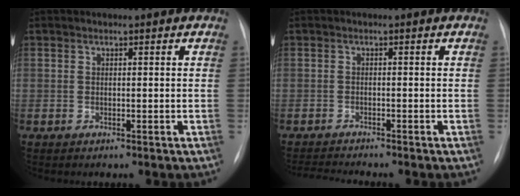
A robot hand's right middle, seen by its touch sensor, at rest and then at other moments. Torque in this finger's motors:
{"motor_torque": [0.19, -0.29, 0.00, 0.00]}